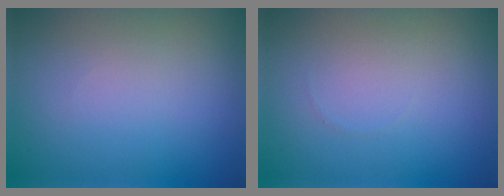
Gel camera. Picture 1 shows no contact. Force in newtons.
{"total": 0.0}